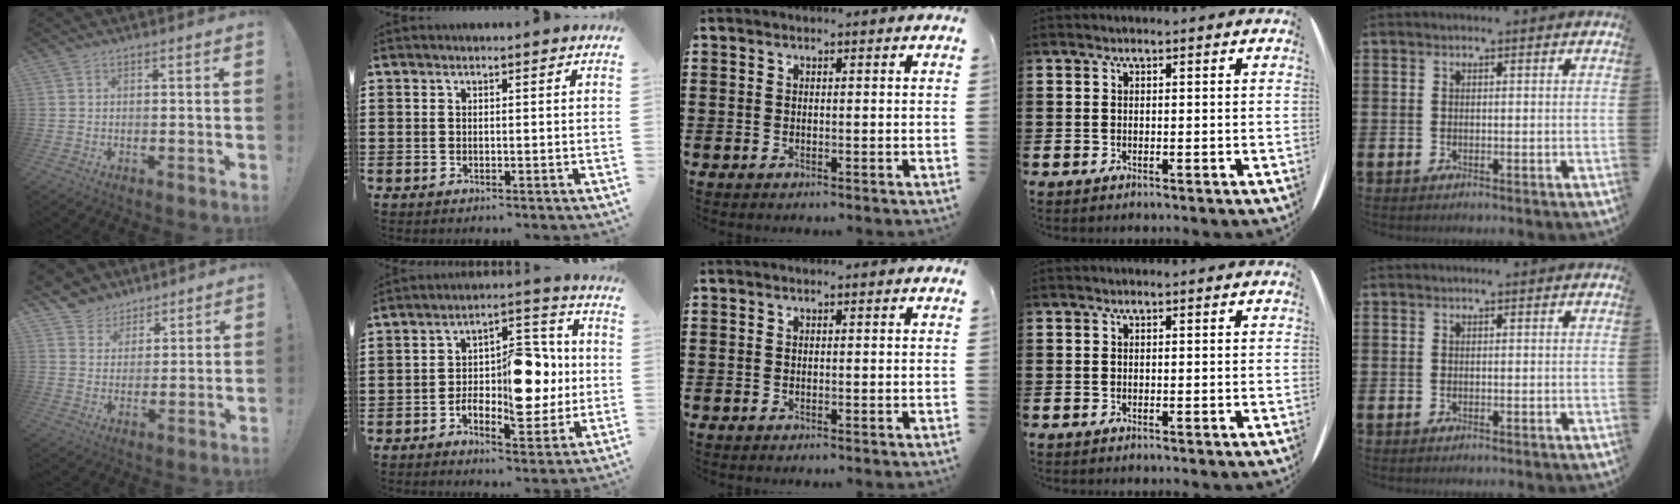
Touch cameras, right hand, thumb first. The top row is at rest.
{"thumb": {"total": 6.4, "force": [3.9, 5.0, 0.1], "torque": [0.000, -0.035, 0.080]}, "index": {"total": 11.6, "force": [-1.1, 5.9, 9.9], "torque": [-0.131, 0.003, -0.017]}}